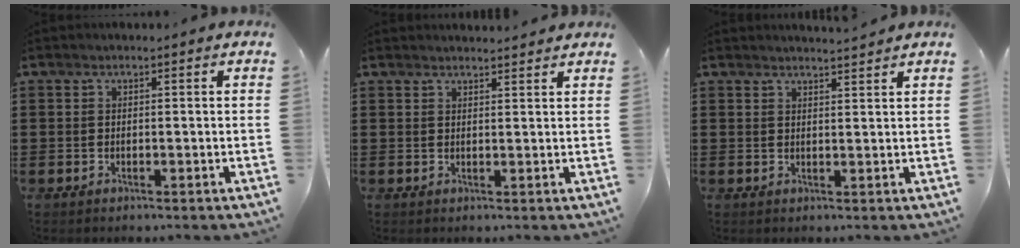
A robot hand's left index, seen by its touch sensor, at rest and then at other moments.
{"total": 1.6, "force": [1.6, 0.1, 0.1], "torque": [-0.007, -0.001, 0.031]}
{"total": 1.9, "force": [1.9, -0.3, 0.1], "torque": [-0.006, -0.005, 0.037]}